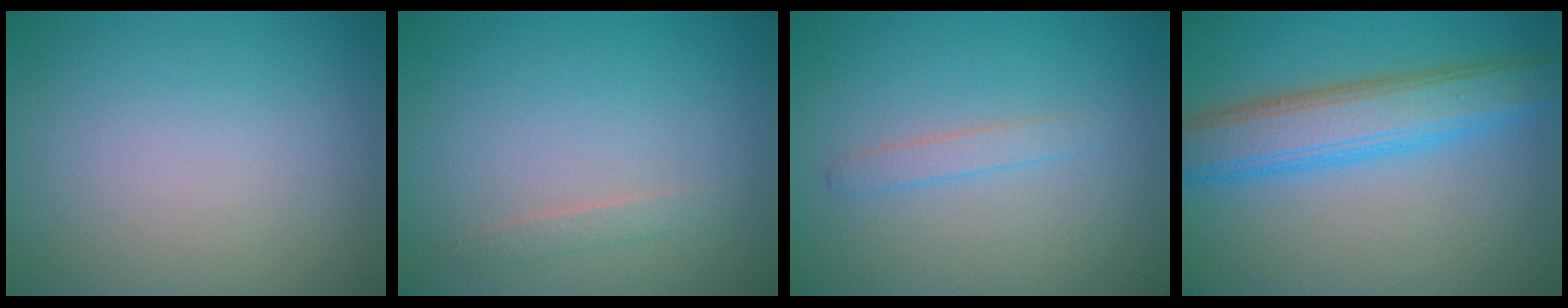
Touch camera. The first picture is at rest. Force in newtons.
{"total": 0.8, "press": 0.8, "slide": 0.1}
{"total": 1.2, "press": 1.2, "slide": 0.1}
{"total": 6.4, "press": 6.4, "slide": 0.2}